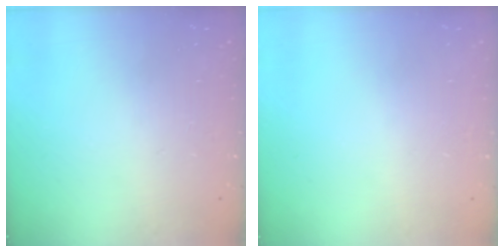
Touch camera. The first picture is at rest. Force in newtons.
{"total": 0.6, "press": 0.5, "slide": 0.2}